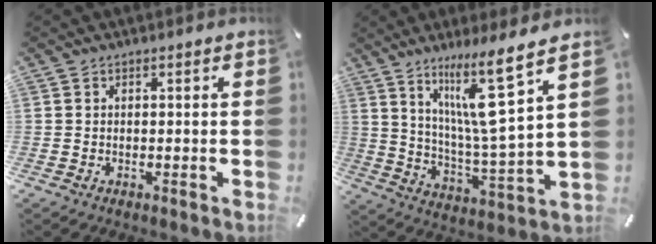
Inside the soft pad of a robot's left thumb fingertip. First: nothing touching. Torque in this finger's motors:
{"motor_torque": [1.06, -0.29, 1.69, -1.08, 0.19]}